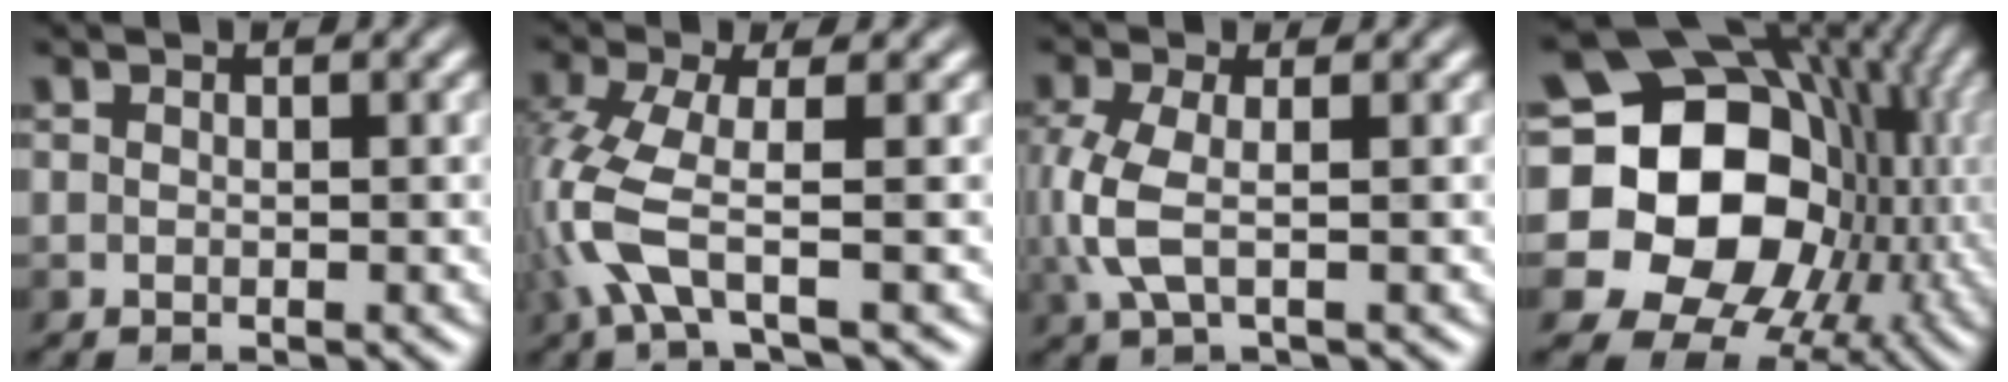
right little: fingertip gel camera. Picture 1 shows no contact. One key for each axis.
{"total": 4.9, "fx": -1.9, "fy": 1.0, "fz": 4.4, "tx": -0.123, "ty": -0.001, "tz": -0.041}
{"total": 3.7, "fx": -0.2, "fy": 1.6, "fz": 3.3, "tx": -0.094, "ty": 0.000, "tz": -0.001}
{"total": 20.0, "fx": 1.2, "fy": 16.4, "fz": 11.4, "tx": -0.181, "ty": 0.000, "tz": 0.006}